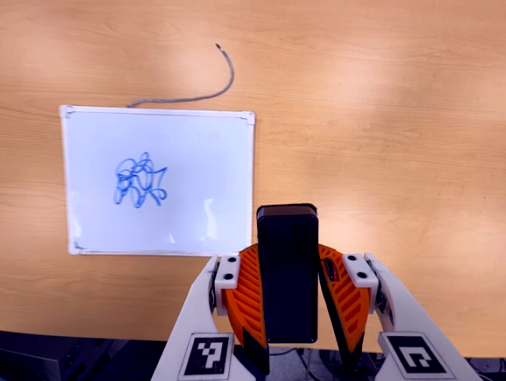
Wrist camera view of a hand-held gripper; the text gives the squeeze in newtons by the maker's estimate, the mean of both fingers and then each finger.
{"total": 7.1, "left": 6.3, "right": 8.0}